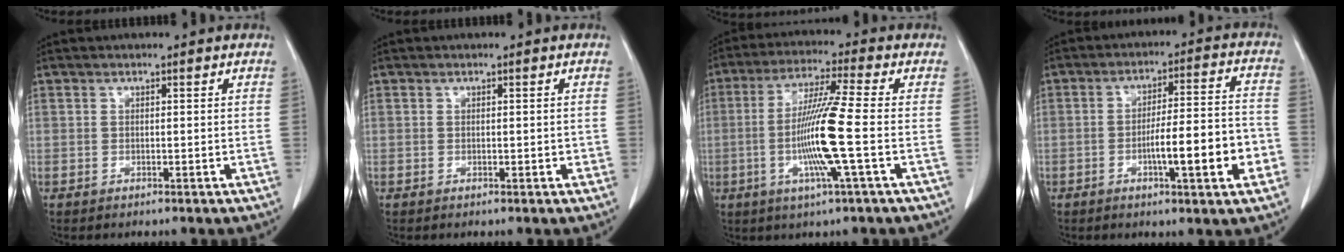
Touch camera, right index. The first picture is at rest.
{"total": 1.1, "force": [-0.1, 0.7, 0.9], "torque": [-0.011, 0.004, 0.002]}
{"total": 11.4, "force": [-2.1, -1.1, 11.2], "torque": [-0.221, -0.012, -0.047]}
{"total": 11.7, "force": [-3.7, 1.4, 11.0], "torque": [-0.168, 0.011, -0.053]}